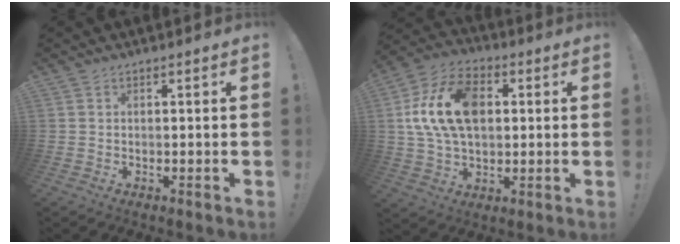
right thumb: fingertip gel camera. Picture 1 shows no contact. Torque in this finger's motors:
{"motor_torque": [0.78, 1.55, 1.77, -0.19, 0.15]}